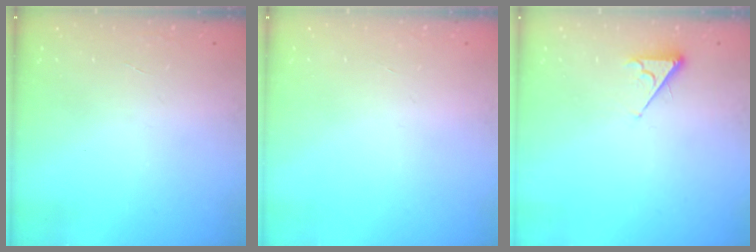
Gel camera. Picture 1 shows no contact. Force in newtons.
{"total": 0.0}
{"total": 3.0, "press": 2.9, "slide": 0.4}